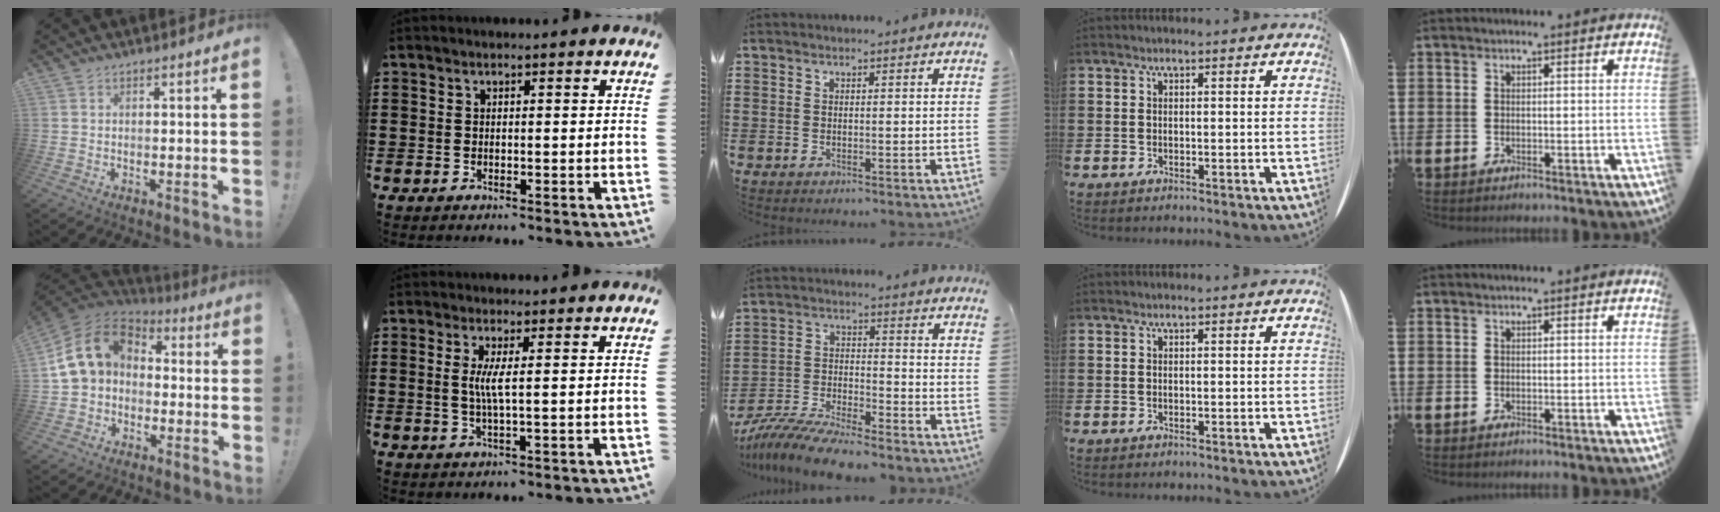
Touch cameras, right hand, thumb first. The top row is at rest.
{"thumb": {"total": 14.2, "force": [2.1, 10.6, 9.2], "torque": [-0.175, 0.009, 0.038]}, "index": {"total": 3.4, "force": [0.4, -0.3, 3.3], "torque": [-0.067, -0.008, 0.005]}, "middle": {"total": 8.9, "force": [-8.5, 0.6, 2.5], "torque": [-0.053, 0.008, -0.166]}}